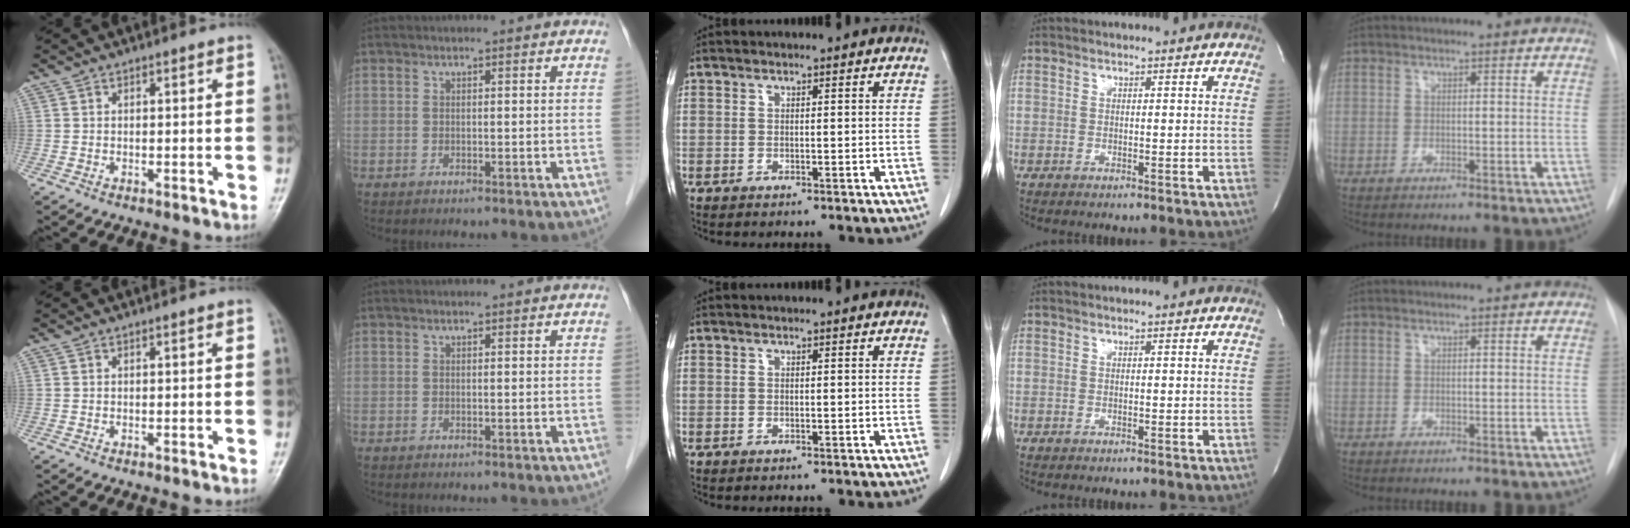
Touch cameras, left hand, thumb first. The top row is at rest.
{}